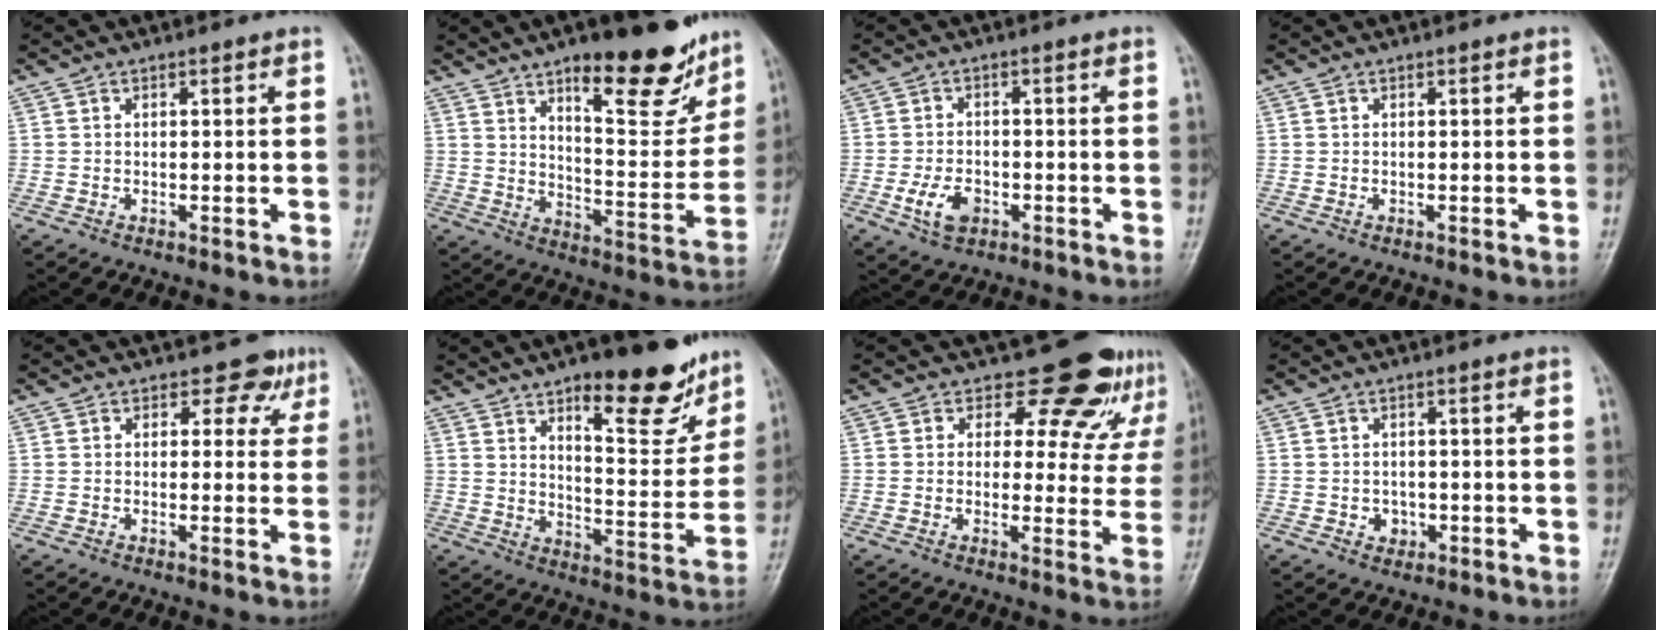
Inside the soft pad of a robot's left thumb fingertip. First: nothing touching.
{"total": 19.1, "force": [12.3, 6.5, 13.1], "torque": [-0.133, -0.078, 0.185]}
{"total": 5.8, "force": [-2.2, 3.7, 3.8], "torque": [-0.067, 0.006, -0.038]}
{"total": 0.0}
{"total": 4.1, "force": [2.3, 3.1, 1.3], "torque": [0.018, -0.006, 0.020]}
{"total": 16.5, "force": [10.8, 5.6, 11.2], "torque": [-0.109, -0.072, 0.164]}
{"total": 12.3, "force": [10.0, 6.1, 3.7], "torque": [0.008, -0.062, 0.102]}
{"total": 2.5, "force": [-0.7, 2.2, 1.1], "torque": [-0.002, 0.004, -0.005]}